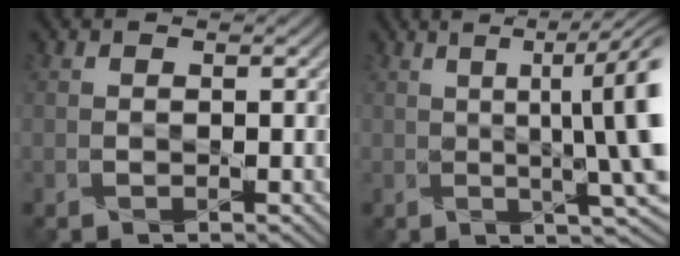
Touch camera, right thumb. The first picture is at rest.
{"total": 11.6, "force": [1.6, 2.4, 11.2], "torque": [-0.133, 0.010, 0.036]}